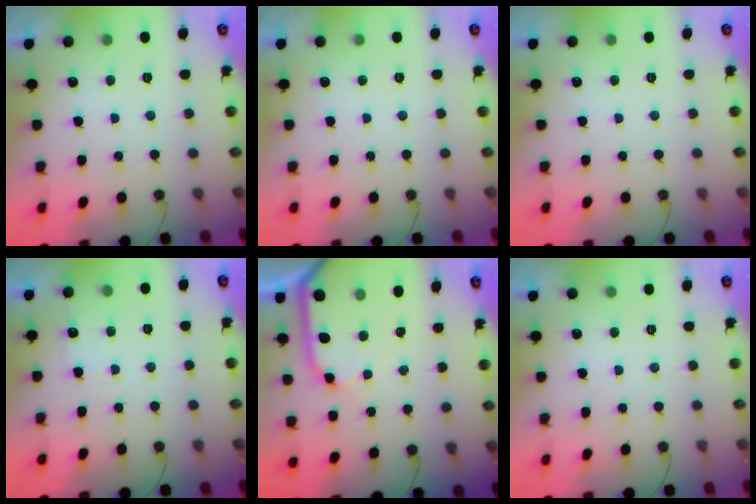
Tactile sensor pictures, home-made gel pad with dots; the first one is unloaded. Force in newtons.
{"total": 0.0}
{"total": 0.0}
{"total": 3.0, "press": 3.0, "slide": 0.5}
{"total": 10.2, "press": 10.1, "slide": 1.2}
{"total": 0.0}